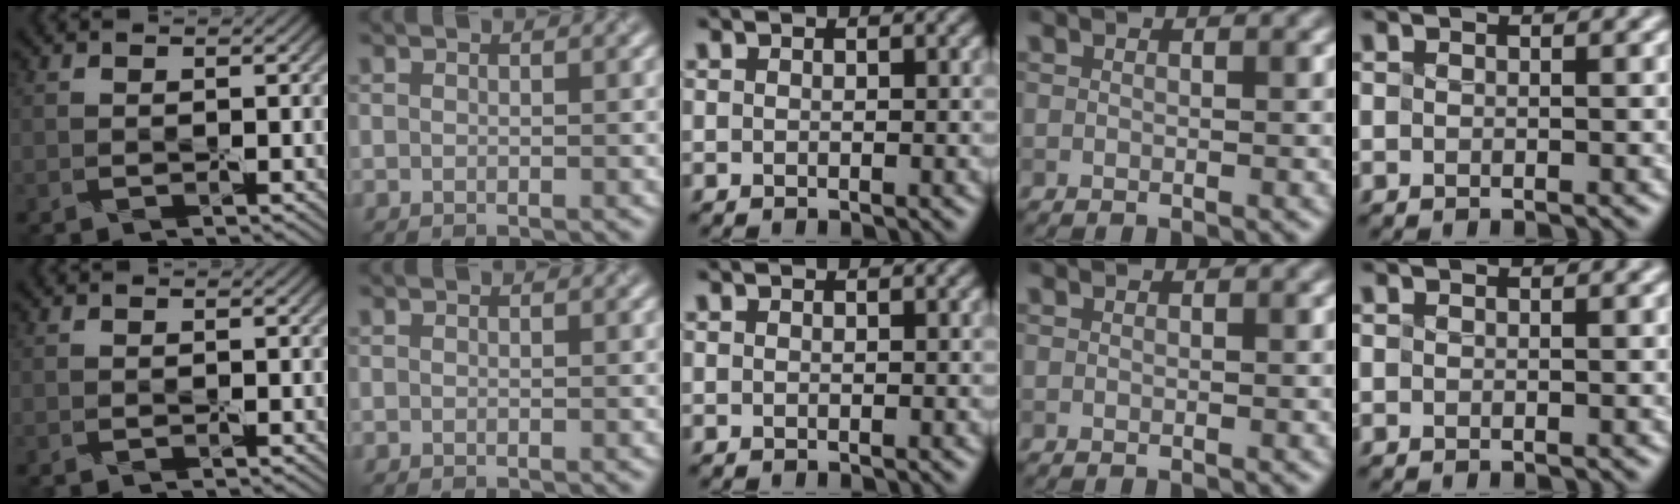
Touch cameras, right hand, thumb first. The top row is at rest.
{}